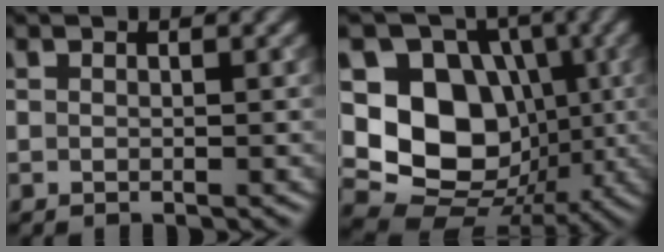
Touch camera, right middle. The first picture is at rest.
{"total": 11.1, "force": [-0.2, 8.9, 6.7], "torque": [-0.107, -0.013, -0.017]}